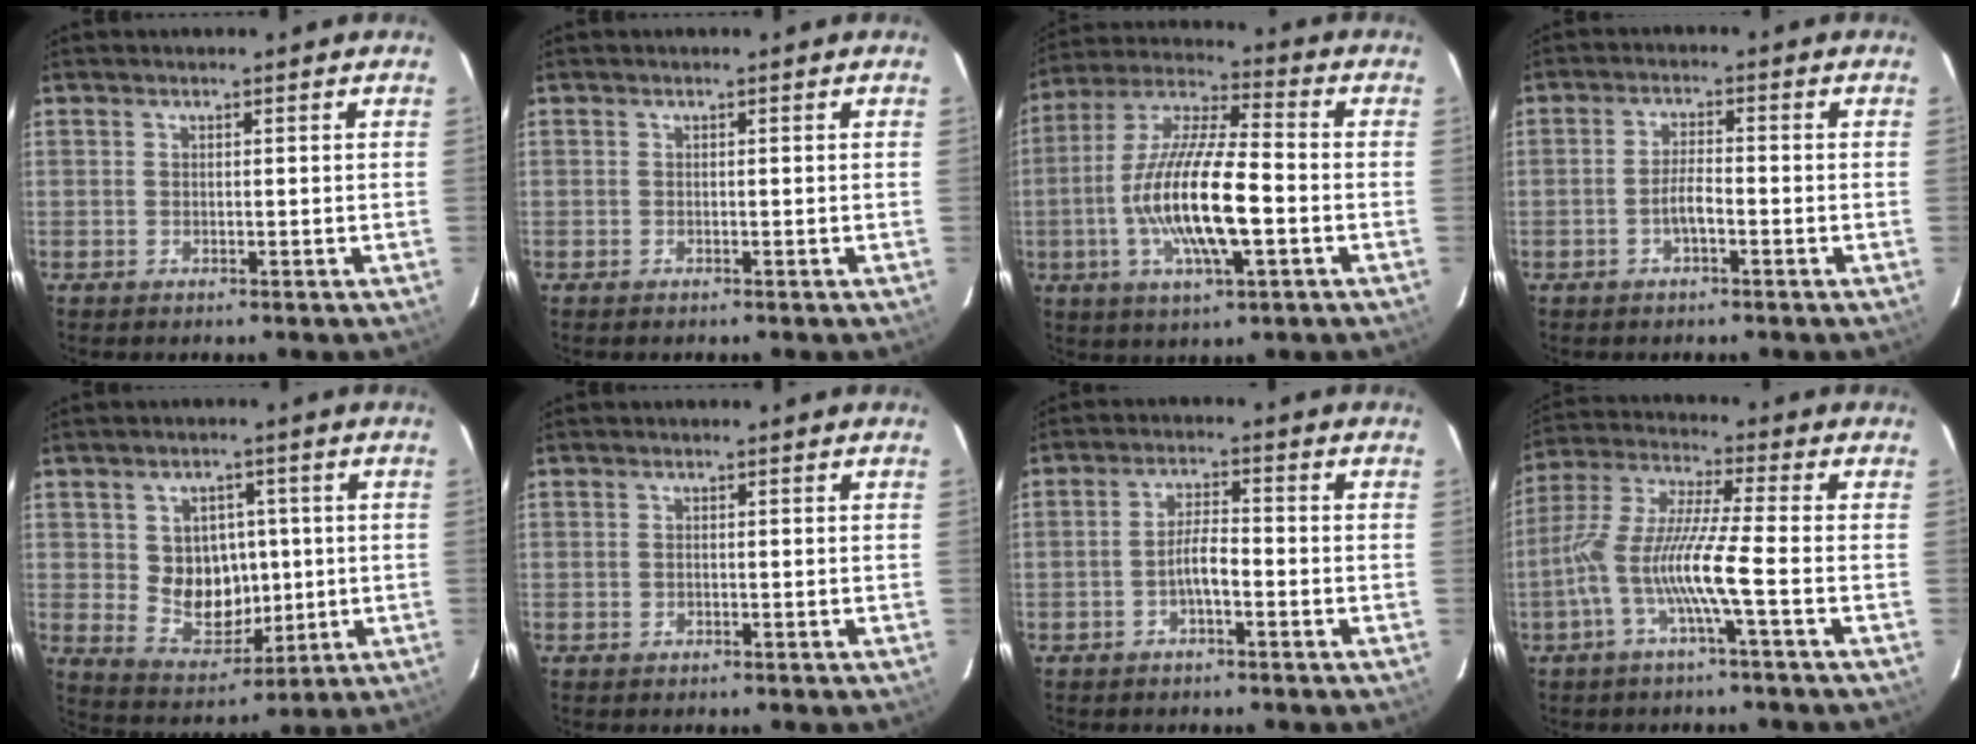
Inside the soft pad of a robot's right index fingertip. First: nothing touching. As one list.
[{"total": 0.0}, {"total": 16.8, "force": [-3.6, 4.0, 15.9], "torque": [-0.313, -0.007, -0.070]}, {"total": 3.3, "force": [-1.5, 0.9, 2.8], "torque": [-0.056, 0.003, -0.027]}, {"total": 10.0, "force": [0.5, 8.5, 5.1], "torque": [-0.099, 0.000, 0.032]}, {"total": 0.6, "force": [-0.1, 0.5, 0.2], "torque": [-0.004, 0.000, -0.002]}, {"total": 3.8, "force": [-1.8, 1.0, 3.3], "torque": [-0.065, 0.007, -0.032]}, {"total": 11.3, "force": [-4.1, -0.3, 10.6], "torque": [-0.217, 0.002, -0.081]}]